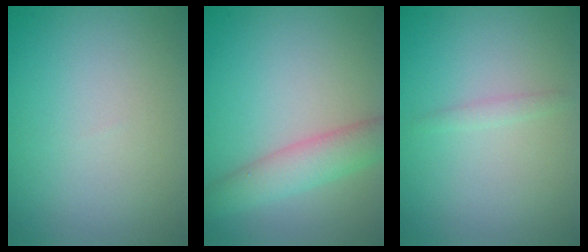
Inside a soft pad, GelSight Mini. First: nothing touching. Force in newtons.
{"total": 3.8, "press": 3.8, "slide": 0.2}
{"total": 0.8, "press": 0.8, "slide": 0.0}